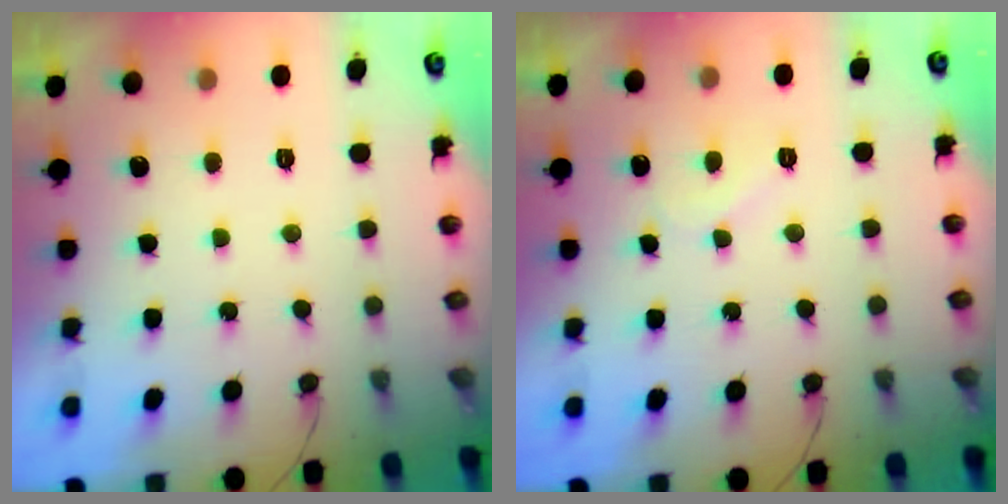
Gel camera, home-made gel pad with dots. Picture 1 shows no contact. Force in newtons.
{"total": 4.6, "press": 4.5, "slide": 0.4}